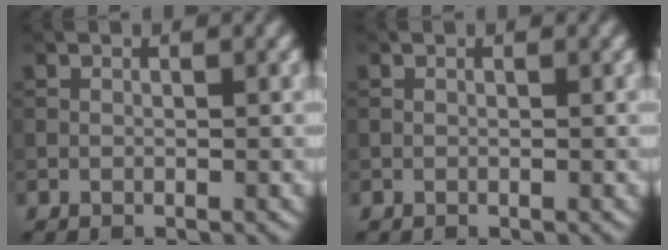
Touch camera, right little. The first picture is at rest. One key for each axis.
{"total": 0.0}